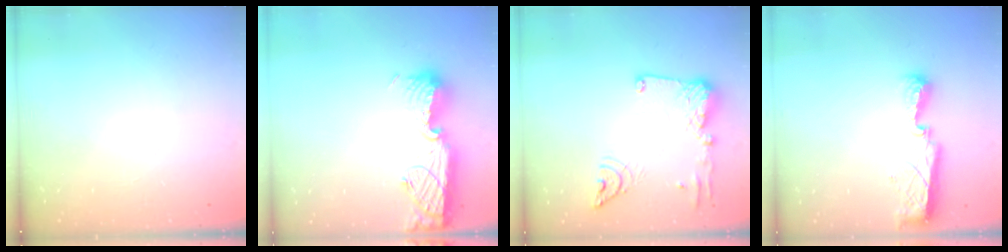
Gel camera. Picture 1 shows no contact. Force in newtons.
{"total": 12.9, "press": 12.8, "slide": 1.2}
{"total": 15.6, "press": 15.5, "slide": 1.8}
{"total": 8.2, "press": 8.2, "slide": 0.4}